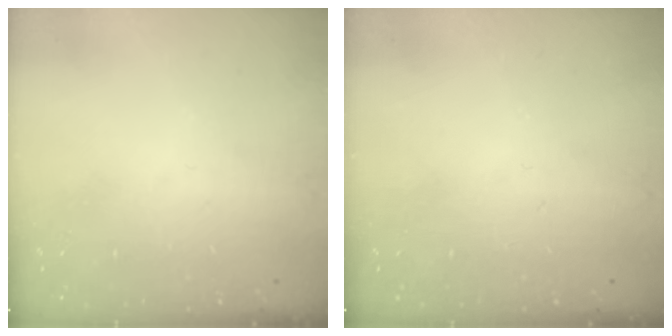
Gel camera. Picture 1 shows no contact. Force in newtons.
{"total": 0.0}